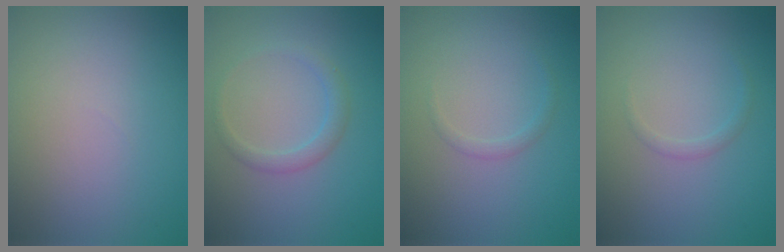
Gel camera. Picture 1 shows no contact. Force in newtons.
{"total": 1.6, "press": 1.6, "slide": 0.1}
{"total": 0.8, "press": 0.8, "slide": 0.1}
{"total": 0.8, "press": 0.8, "slide": 0.1}